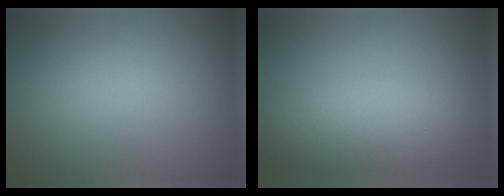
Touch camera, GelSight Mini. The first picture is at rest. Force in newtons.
{"total": 6.2, "press": 6.2, "slide": 0.0}